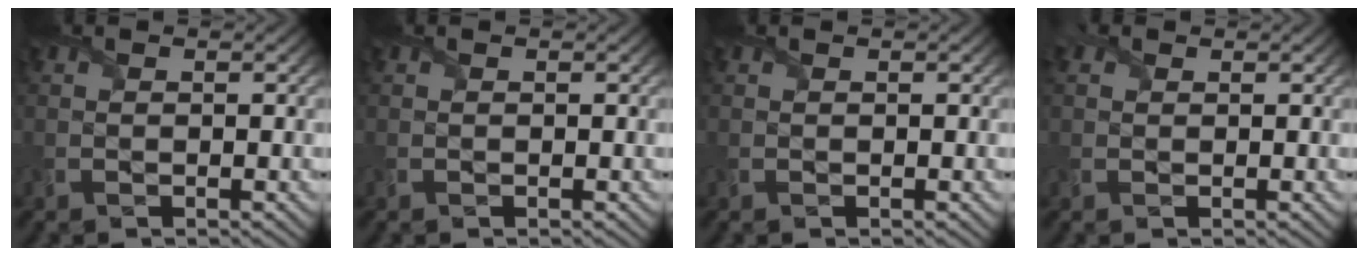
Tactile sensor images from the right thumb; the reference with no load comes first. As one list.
[{"total": 0.0}, {"total": 0.0}, {"total": 1.7, "force": [0.9, 1.2, 0.8], "torque": [-0.023, 0.008, 0.017]}]